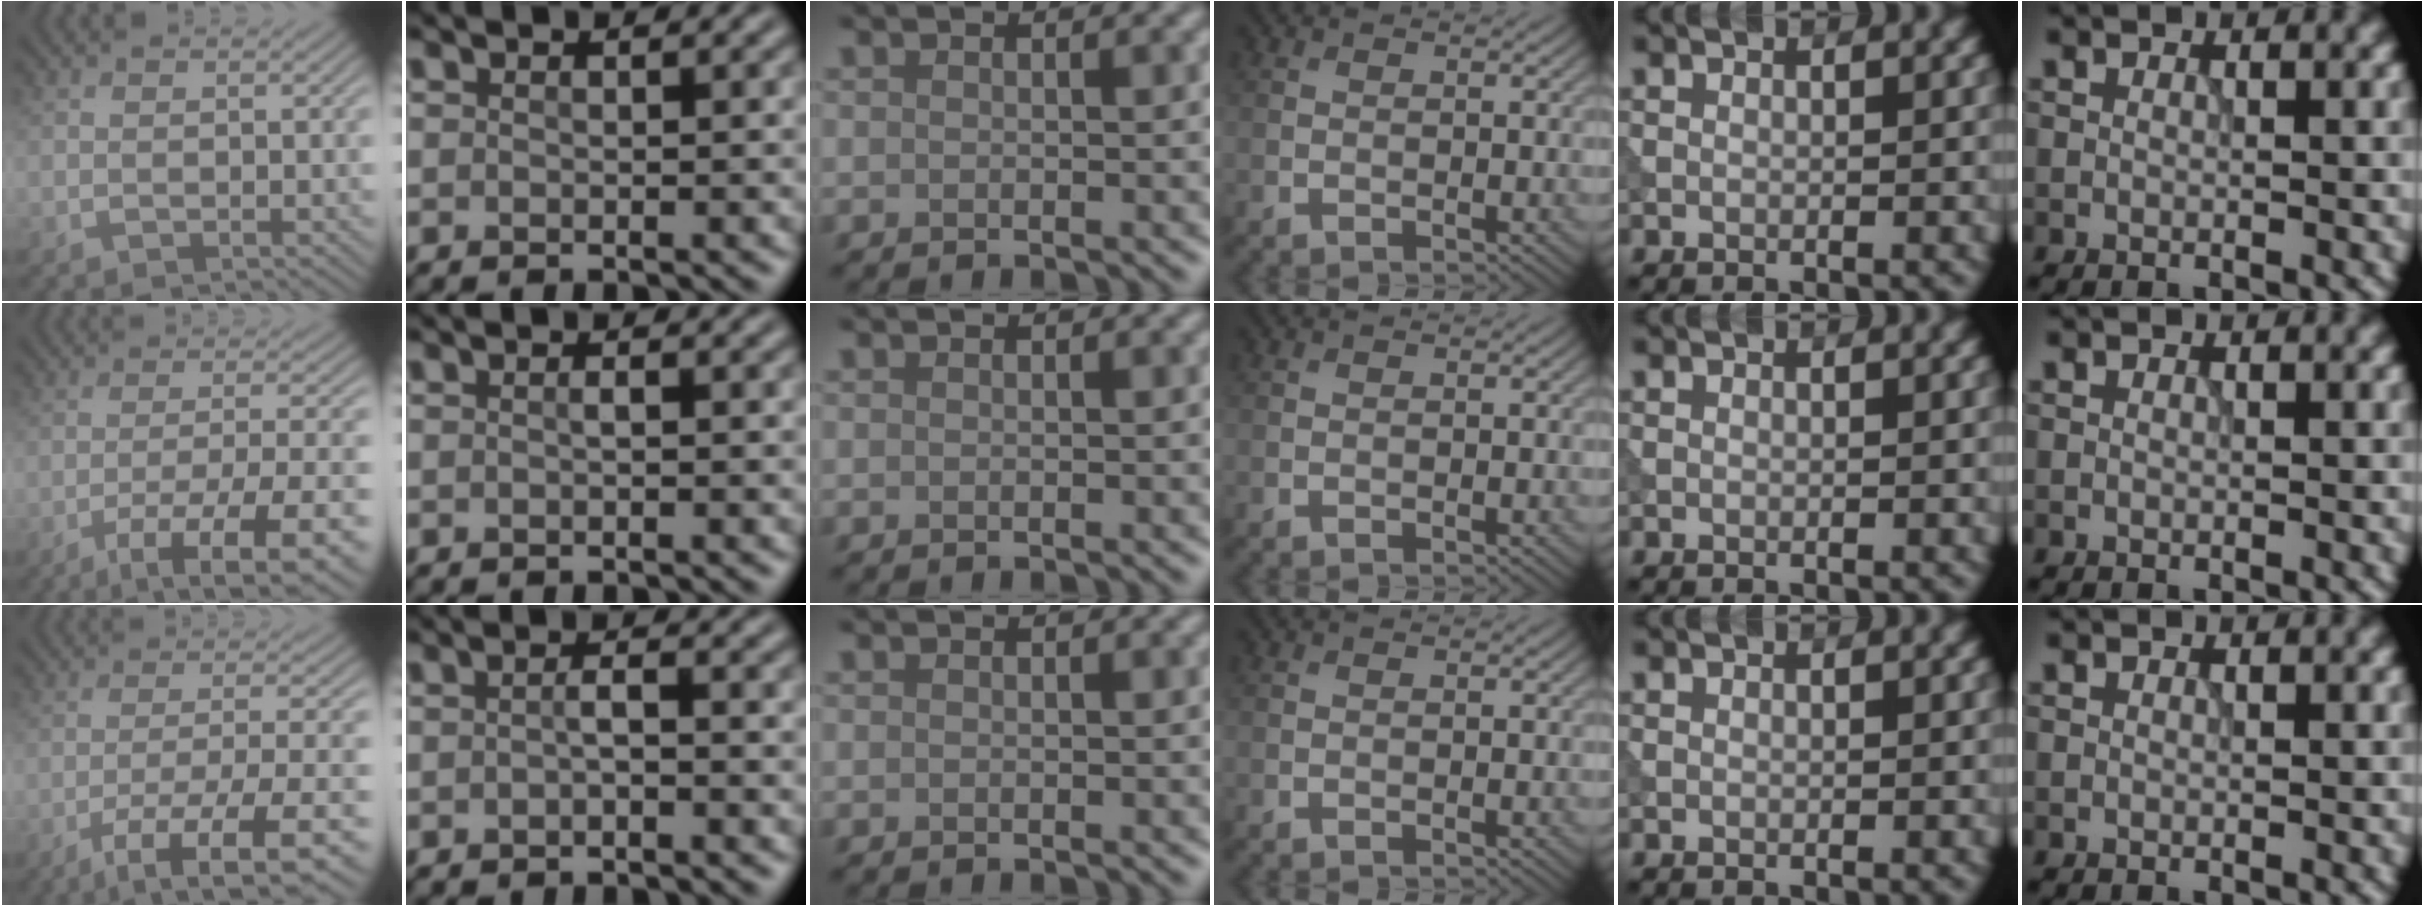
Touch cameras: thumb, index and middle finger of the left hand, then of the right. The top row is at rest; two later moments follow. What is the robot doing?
{"motion": "extract", "object": "tissue"}